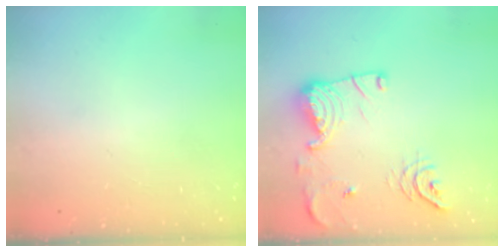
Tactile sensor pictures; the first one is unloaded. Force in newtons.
{"total": 16.1, "press": 15.5, "slide": 4.2}